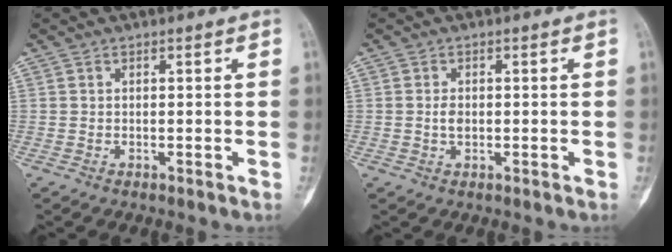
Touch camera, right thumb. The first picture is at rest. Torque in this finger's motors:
{"motor_torque": [0.59, 0.55, 0.19, -0.47, 0.13]}